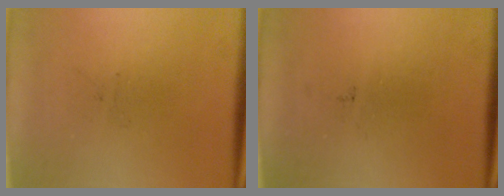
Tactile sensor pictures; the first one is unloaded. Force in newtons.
{"total": 0.0}